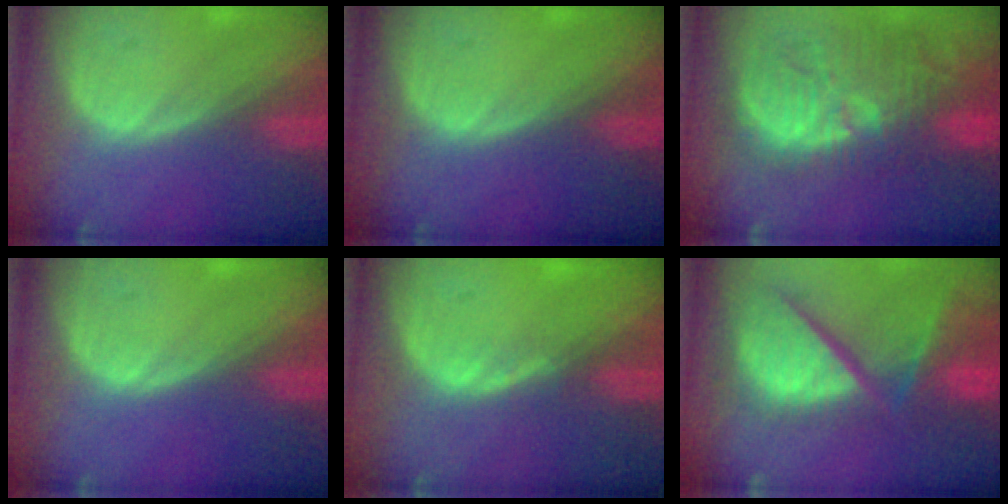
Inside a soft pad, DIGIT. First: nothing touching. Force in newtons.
{"total": 0.0}
{"total": 12.8, "press": 12.1, "slide": 4.2}
{"total": 0.0}
{"total": 1.5, "press": 1.2, "slide": 0.8}
{"total": 12.9, "press": 10.7, "slide": 7.2}